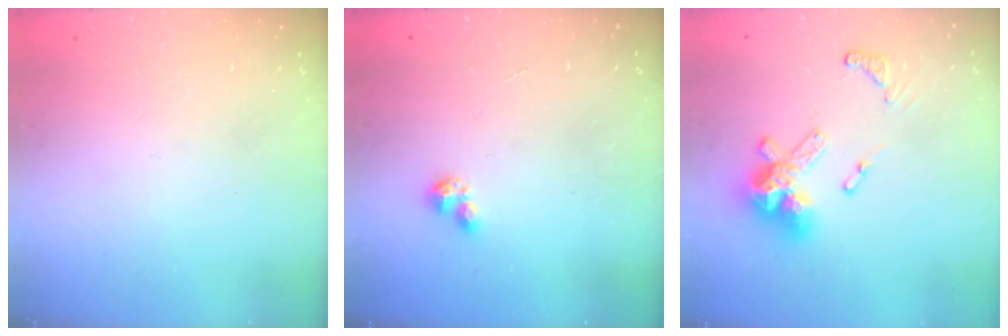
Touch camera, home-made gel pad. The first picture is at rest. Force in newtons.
{"total": 1.0, "press": 1.0, "slide": 0.1}
{"total": 13.7, "press": 13.6, "slide": 1.8}